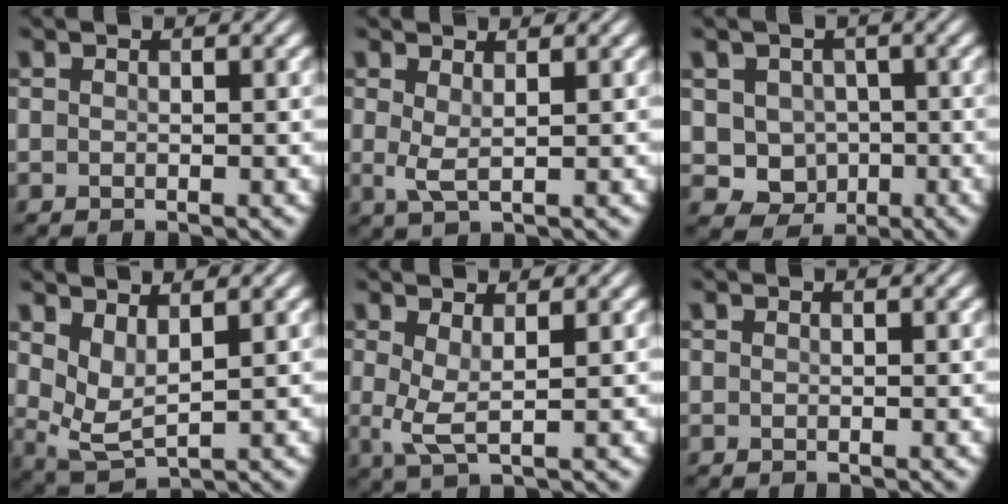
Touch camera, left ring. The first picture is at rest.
{"total": 1.8, "force": [0.6, 0.5, 1.7], "torque": [-0.038, -0.004, 0.012]}
{"total": 4.5, "force": [-0.3, 4.1, 1.9], "torque": [-0.018, -0.008, -0.015]}
{"total": 3.1, "force": [1.6, 1.3, 2.3], "torque": [-0.056, -0.013, 0.038]}
{"total": 2.6, "force": [0.6, 0.7, 2.4], "torque": [-0.054, -0.005, 0.012]}
{"total": 0.0}